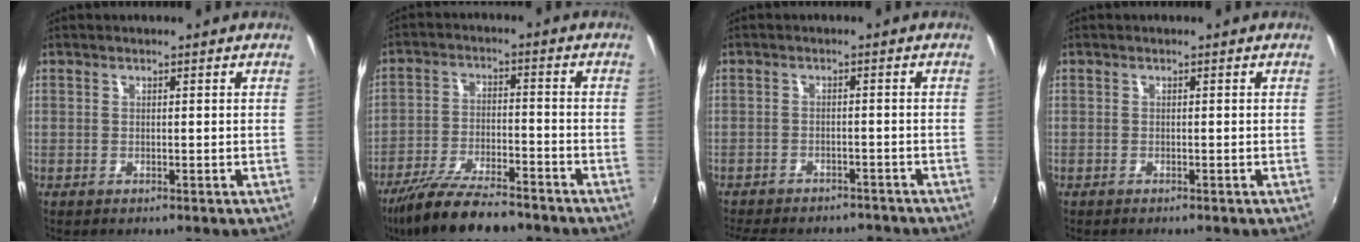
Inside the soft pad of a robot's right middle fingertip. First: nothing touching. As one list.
[{"total": 14.4, "force": [-11.9, 3.3, 7.5], "torque": [-0.163, -0.027, -0.205]}, {"total": 13.0, "force": [-11.1, 4.7, 5.0], "torque": [-0.119, -0.012, -0.153]}, {"total": 0.6, "force": [-0.5, 0.2, 0.2], "torque": [-0.004, -0.001, -0.010]}]